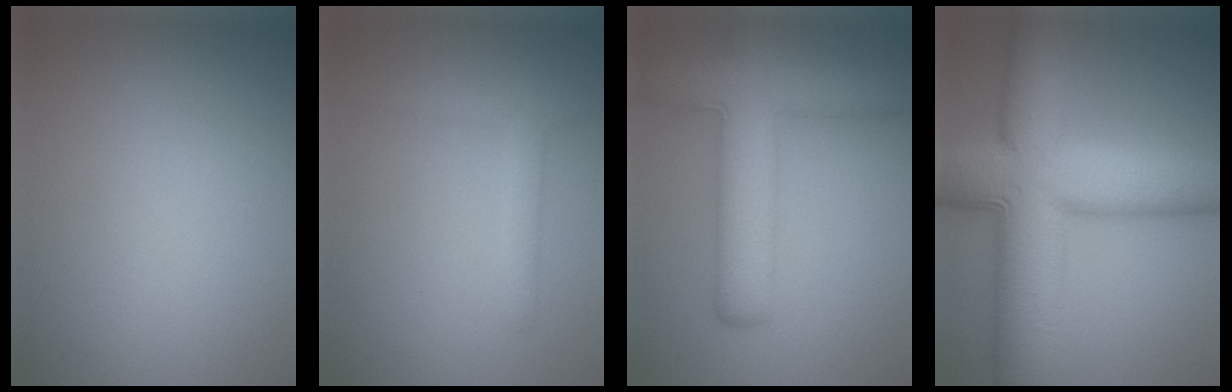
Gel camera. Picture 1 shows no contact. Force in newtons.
{"total": 1.8, "press": 1.8, "slide": 0.2}
{"total": 7.5, "press": 7.5, "slide": 0.3}
{"total": 13.3, "press": 13.3, "slide": 0.2}